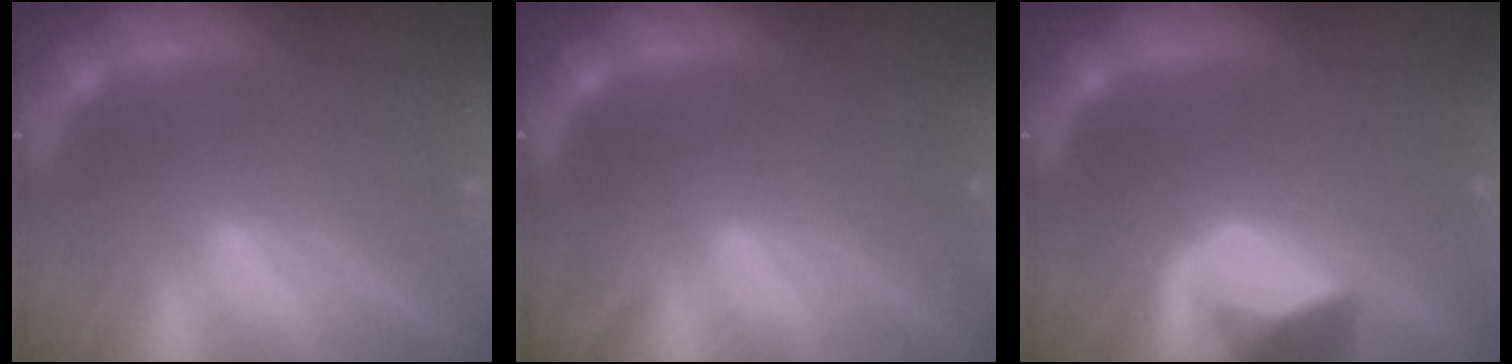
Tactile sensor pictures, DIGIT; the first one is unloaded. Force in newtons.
{"total": 0.9}
{"total": 5.9}